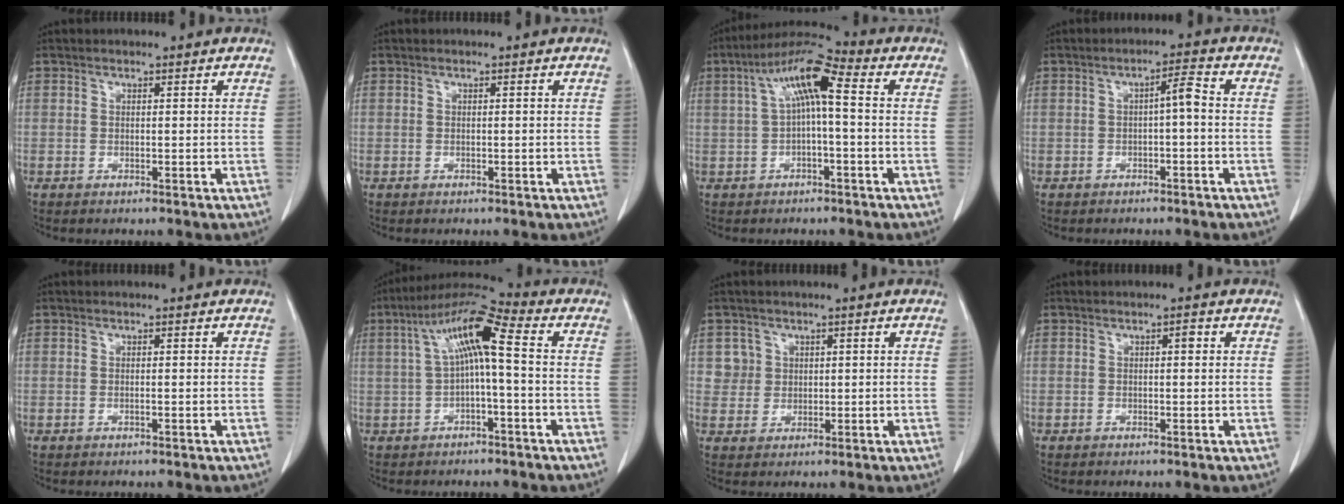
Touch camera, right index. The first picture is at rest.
{"total": 0.0}
{"total": 9.1, "force": [1.5, 1.6, 8.8], "torque": [-0.164, 0.038, 0.021]}
{"total": 2.9, "force": [-0.3, 0.4, 2.8], "torque": [-0.042, 0.009, -0.006]}
{"total": 0.0}
{"total": 9.7, "force": [1.1, 1.2, 9.5], "torque": [-0.179, 0.040, 0.016]}
{"total": 3.1, "force": [1.1, 2.9, -0.3], "torque": [0.022, 0.004, 0.017]}
{"total": 0.9, "force": [0.2, 0.3, 0.8], "torque": [-0.010, 0.004, 0.001]}